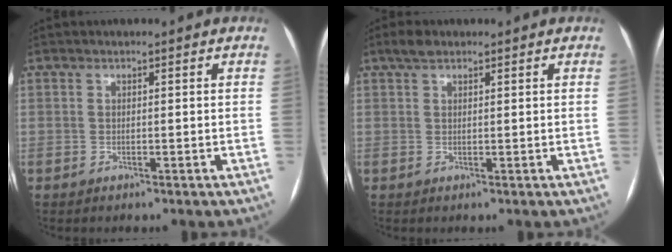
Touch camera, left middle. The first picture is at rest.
{"total": 2.2, "force": [1.6, 0.9, 1.2], "torque": [-0.026, 0.014, 0.030]}